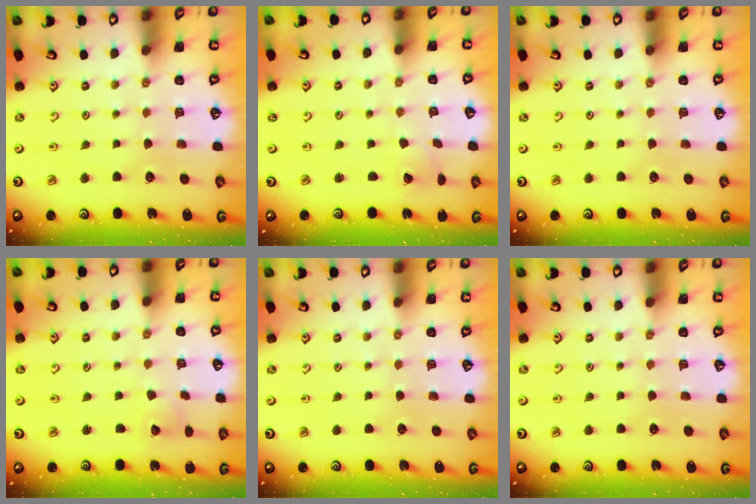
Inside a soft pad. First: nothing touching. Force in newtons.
{"total": 1.6, "press": 1.6, "slide": 0.1}
{"total": 0.0}
{"total": 2.8, "press": 2.8, "slide": 0.0}
{"total": 0.0}
{"total": 0.0}